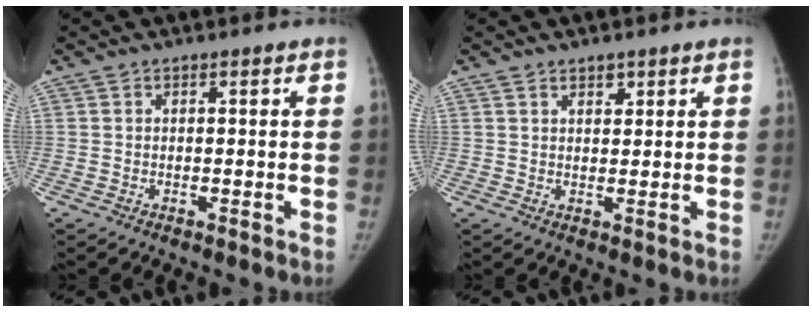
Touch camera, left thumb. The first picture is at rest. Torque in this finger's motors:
{"motor_torque": [-0.28, -0.16, -0.18, -0.18, 0.00]}